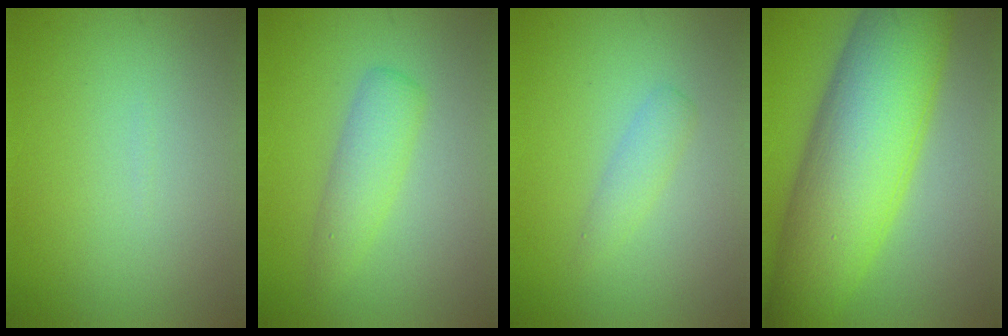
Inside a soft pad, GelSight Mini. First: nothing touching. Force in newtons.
{"total": 2.8, "press": 2.8, "slide": 0.0}
{"total": 1.5, "press": 1.5, "slide": 0.1}
{"total": 12.3, "press": 12.3, "slide": 0.2}